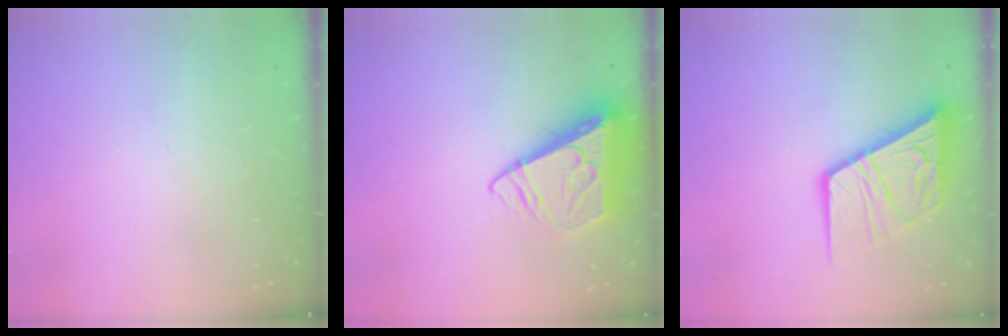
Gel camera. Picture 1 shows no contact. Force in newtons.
{"total": 8.6, "press": 8.4, "slide": 1.3}
{"total": 16.9, "press": 16.8, "slide": 1.8}